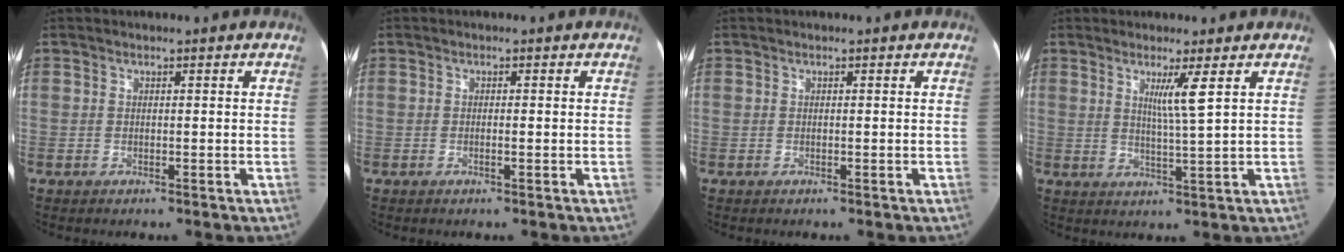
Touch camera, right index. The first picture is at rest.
{"total": 0.7, "force": [-0.2, -0.1, 0.6], "torque": [-0.009, 0.000, -0.001]}
{"total": 0.0}
{"total": 4.2, "force": [1.8, -1.1, 3.6], "torque": [-0.067, -0.014, 0.034]}